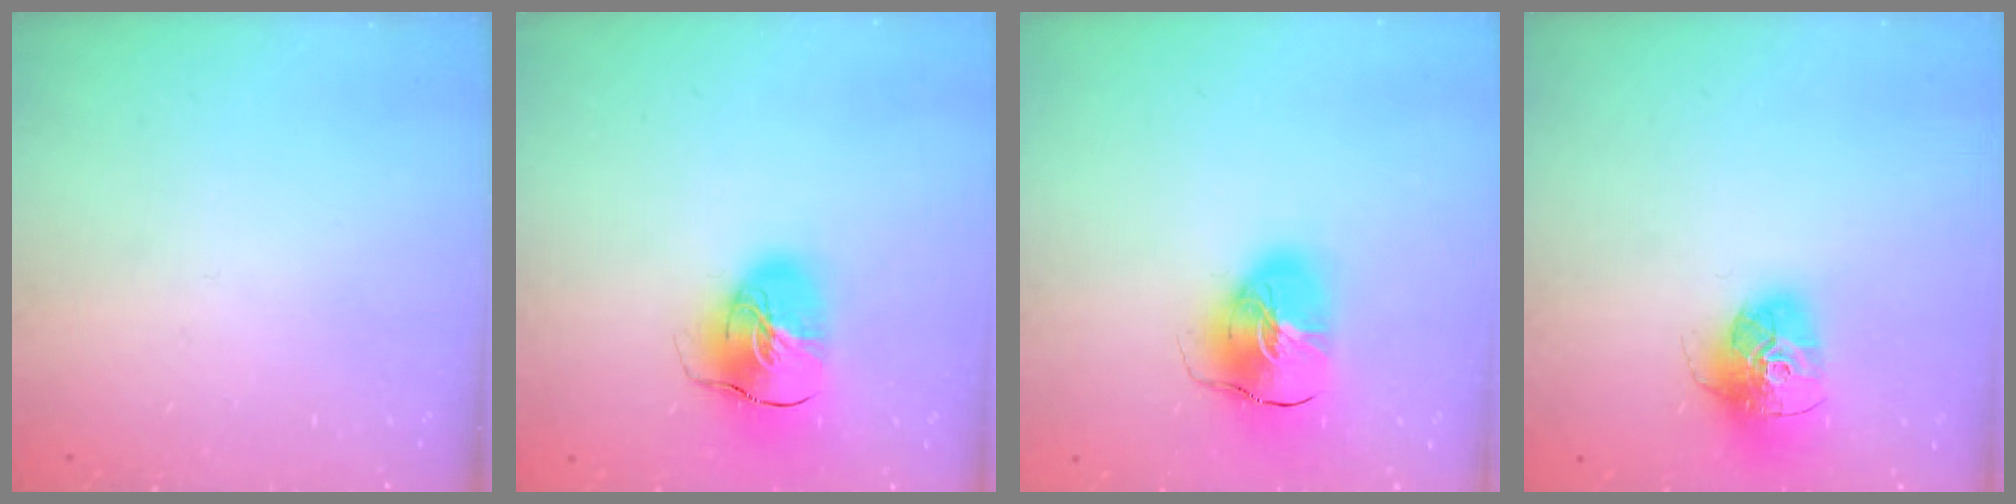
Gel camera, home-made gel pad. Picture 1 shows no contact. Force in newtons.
{"total": 13.3, "press": 13.2, "slide": 2.2}
{"total": 13.9, "press": 13.8, "slide": 2.1}
{"total": 15.6, "press": 15.5, "slide": 1.4}